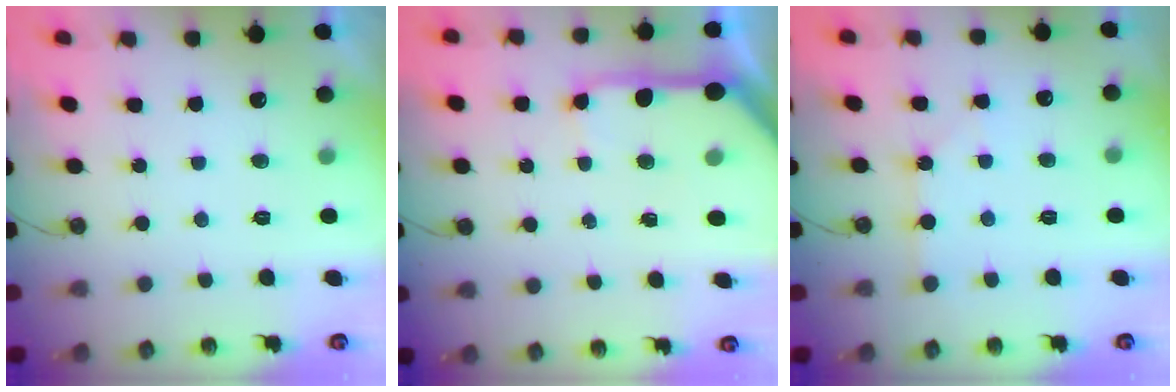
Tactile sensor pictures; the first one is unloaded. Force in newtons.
{"total": 11.5, "press": 11.5, "slide": 1.3}
{"total": 1.7, "press": 1.7, "slide": 0.3}